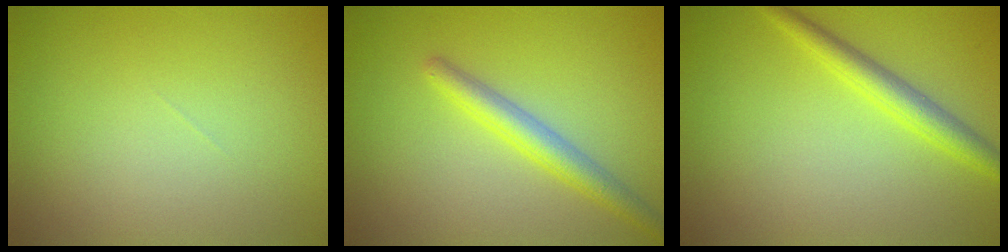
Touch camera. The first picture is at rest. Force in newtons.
{"total": 3.0, "press": 3.0, "slide": 0.0}
{"total": 2.9, "press": 2.9, "slide": 0.1}